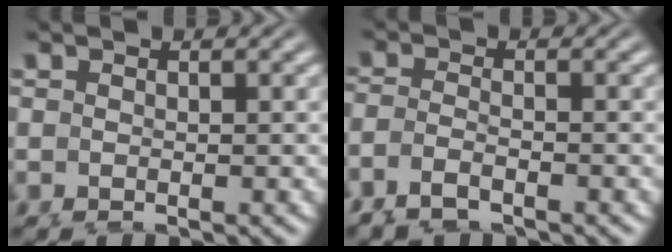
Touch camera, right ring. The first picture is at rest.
{"total": 4.0, "force": [-1.6, 3.2, 1.7], "torque": [-0.056, -0.019, -0.021]}